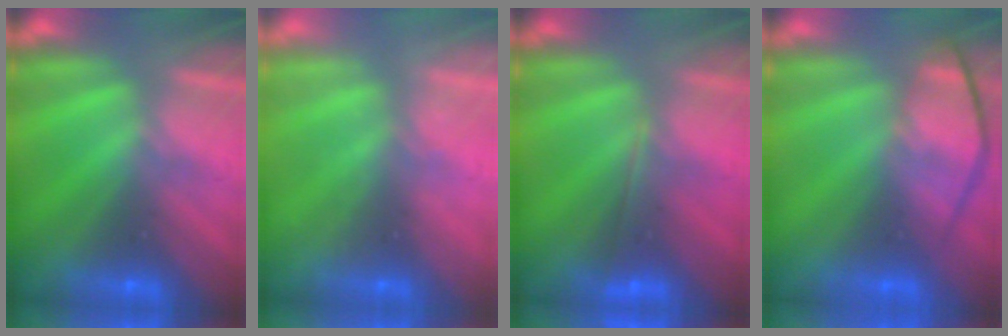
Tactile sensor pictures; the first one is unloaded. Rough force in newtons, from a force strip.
{"total": 2.0}
{"total": 1.8}
{"total": 4.4}